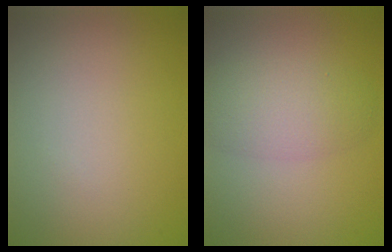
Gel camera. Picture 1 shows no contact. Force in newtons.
{"total": 4.0, "press": 4.0, "slide": 0.2}